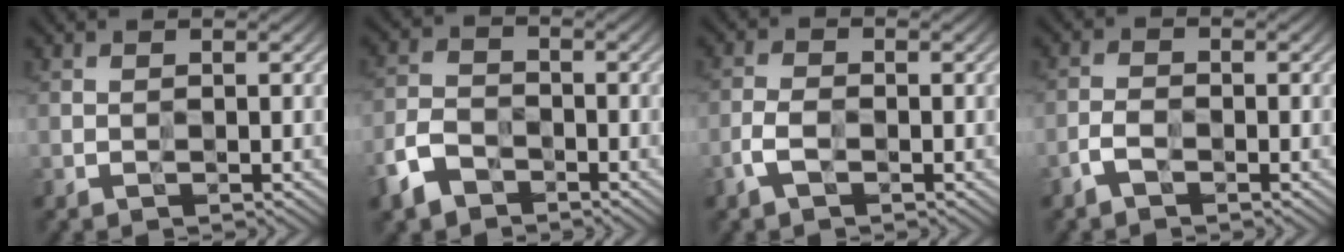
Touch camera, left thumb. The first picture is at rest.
{"total": 5.3, "force": [-4.1, 3.0, 1.6], "torque": [-0.036, -0.006, -0.088]}
{"total": 3.4, "force": [-2.1, 1.7, 2.0], "torque": [-0.045, -0.005, -0.045]}
{"total": 2.6, "force": [-2.1, 1.2, 1.0], "torque": [-0.018, -0.002, -0.046]}